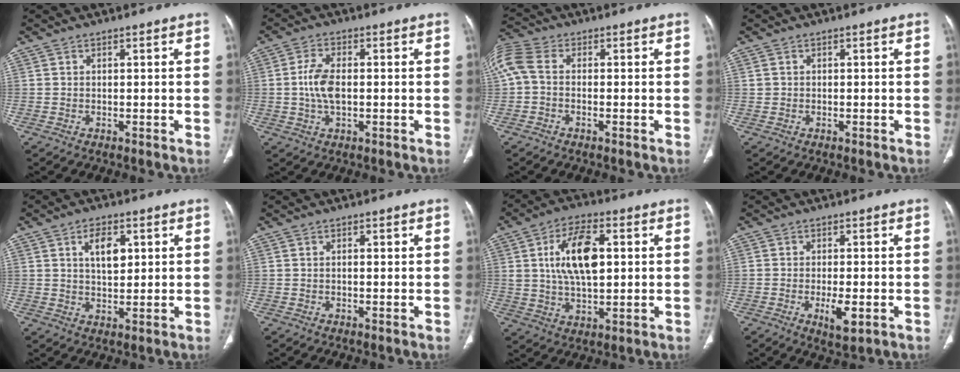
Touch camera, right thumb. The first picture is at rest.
{"total": 6.0, "force": [-0.2, 3.1, 5.1], "torque": [-0.107, 0.007, -0.008]}
{"total": 8.6, "force": [-0.1, 5.9, 6.2], "torque": [-0.161, 0.025, -0.007]}
{"total": 0.6, "force": [0.1, 0.6, 0.2], "torque": [0.001, 0.003, 0.002]}
{"total": 6.0, "force": [2.1, 3.3, 4.6], "torque": [-0.061, -0.010, 0.036]}
{"total": 0.7, "force": [0.1, 0.3, 0.6], "torque": [-0.014, 0.001, 0.001]}
{"total": 13.1, "force": [2.6, 6.7, 11.0], "torque": [-0.187, 0.001, 0.048]}
{"total": 4.7, "force": [-1.5, 1.7, 4.1], "torque": [-0.067, -0.008, -0.019]}